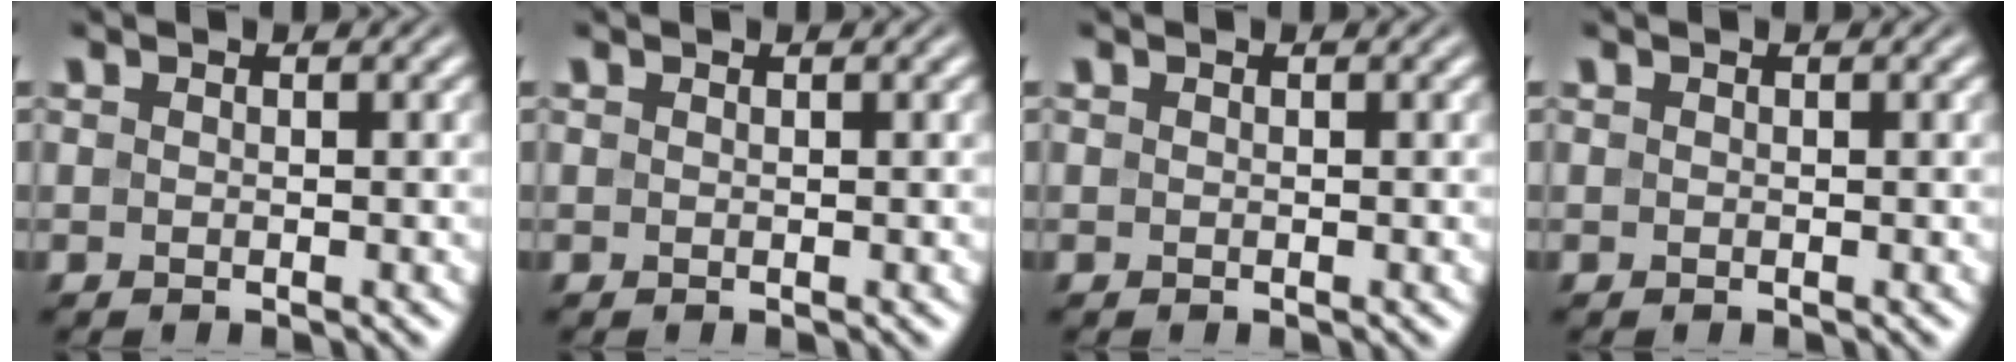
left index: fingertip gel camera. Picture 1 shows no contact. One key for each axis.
{"total": 0.0}
{"total": 0.0}
{"total": 0.0}